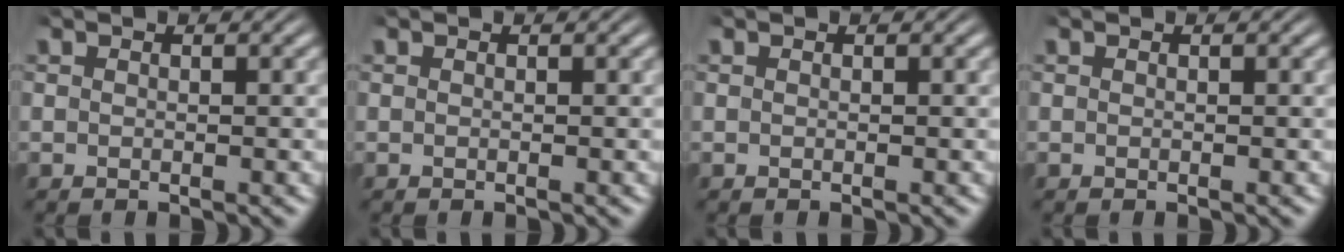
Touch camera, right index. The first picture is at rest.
{"total": 0.0}
{"total": 0.0}
{"total": 0.0}